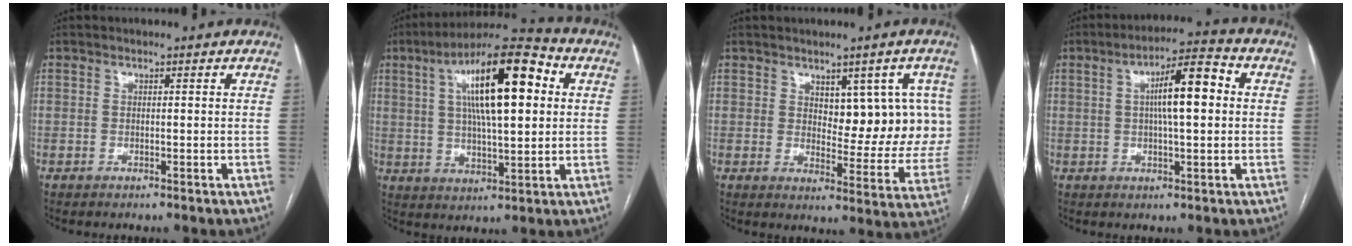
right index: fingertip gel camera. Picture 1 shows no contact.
{"total": 17.3, "force": [4.7, 4.0, 16.2], "torque": [-0.271, 0.030, 0.072]}
{"total": 10.1, "force": [3.1, 5.0, 8.3], "torque": [-0.081, 0.009, 0.046]}
{"total": 9.4, "force": [1.5, 1.7, 9.2], "torque": [-0.151, 0.023, 0.019]}